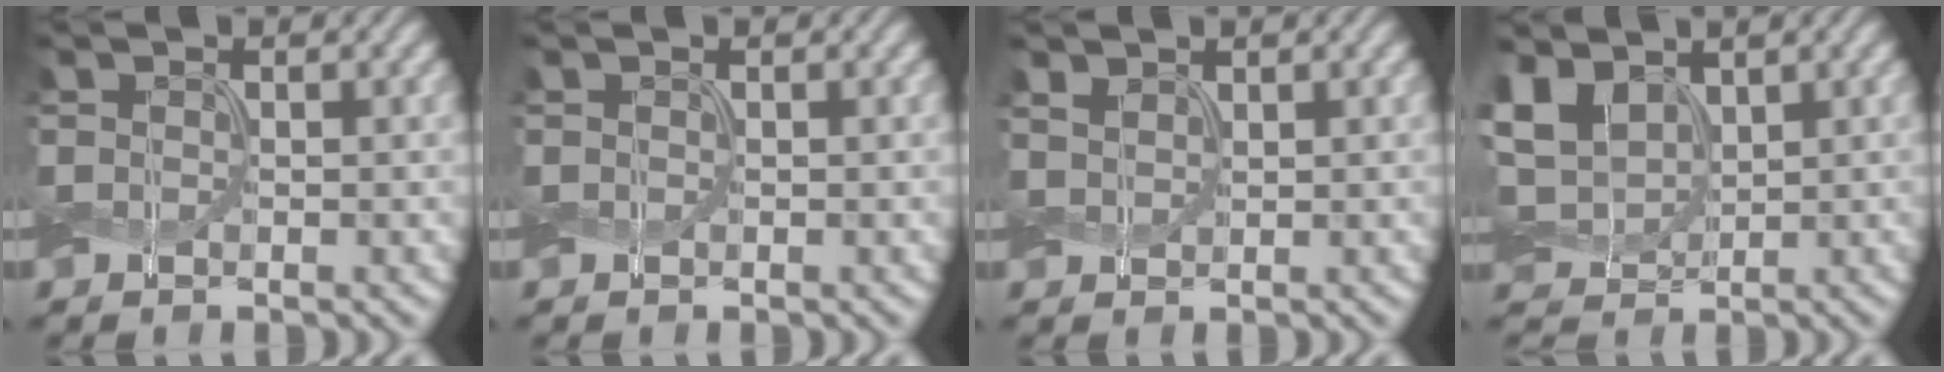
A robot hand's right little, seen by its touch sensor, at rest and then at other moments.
{"total": 0.0}
{"total": 1.2, "force": [0.9, 0.5, 0.5], "torque": [-0.012, 0.004, 0.020]}
{"total": 5.4, "force": [1.7, 3.6, 3.6], "torque": [-0.095, 0.005, 0.030]}